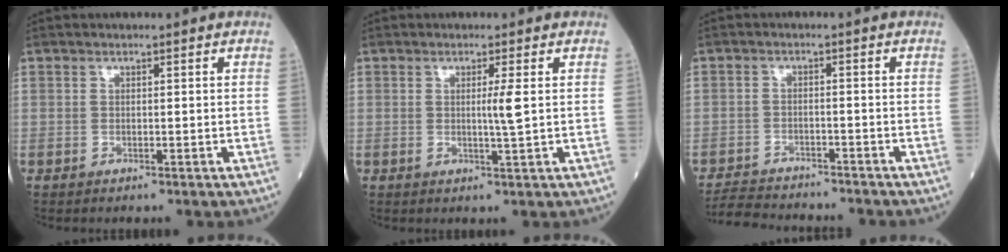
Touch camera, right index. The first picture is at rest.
{"total": 2.4, "force": [0.3, -0.6, 2.3], "torque": [-0.042, -0.006, 0.005]}
{"total": 7.8, "force": [-7.5, 1.3, 1.5], "torque": [-0.024, -0.004, -0.118]}